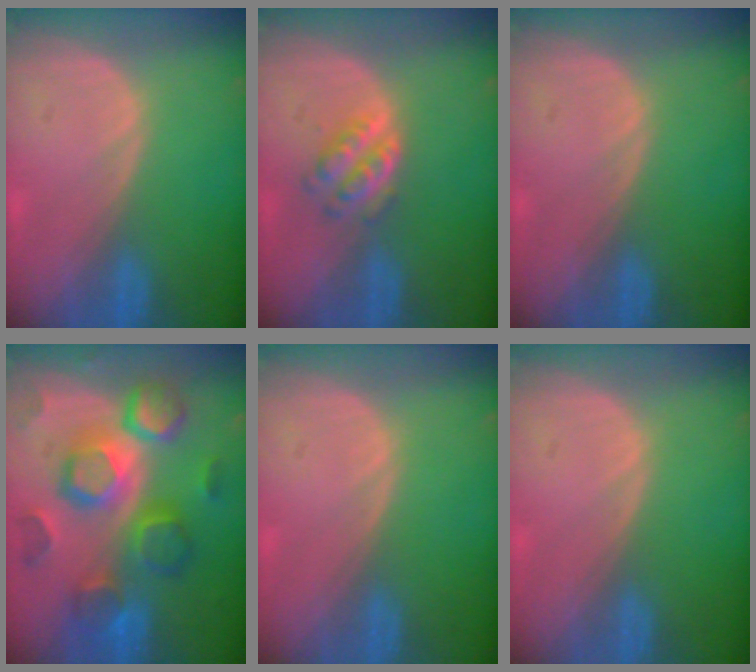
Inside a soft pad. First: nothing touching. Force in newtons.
{"total": 4.1, "press": 4.0, "slide": 0.9}
{"total": 0.0}
{"total": 12.4, "press": 12.4, "slide": 1.1}
{"total": 0.0}
{"total": 0.0}